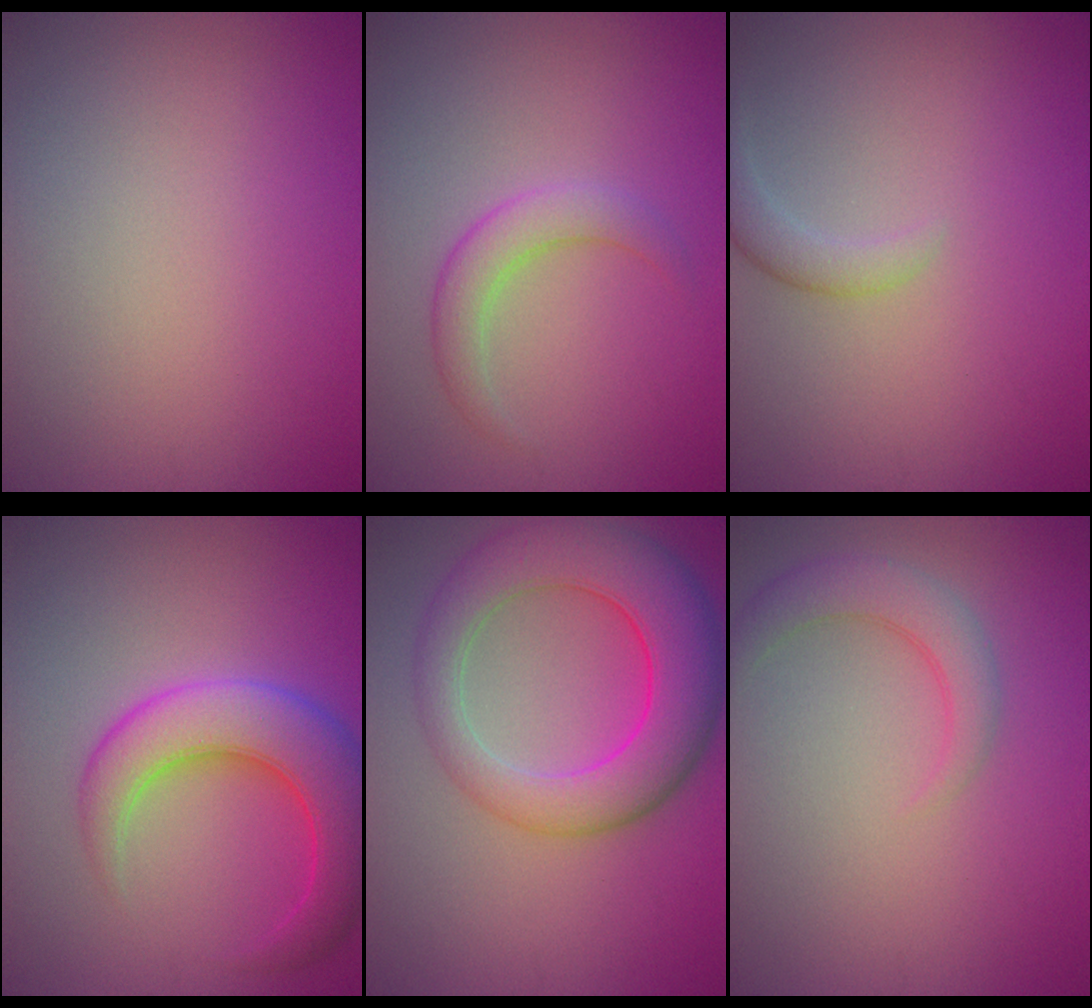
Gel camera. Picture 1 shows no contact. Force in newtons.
{"total": 2.7, "press": 2.7, "slide": 0.1}
{"total": 2.0, "press": 2.0, "slide": 0.2}
{"total": 7.4, "press": 7.4, "slide": 0.3}
{"total": 8.4, "press": 8.4, "slide": 0.2}
{"total": 2.8, "press": 2.8, "slide": 0.3}